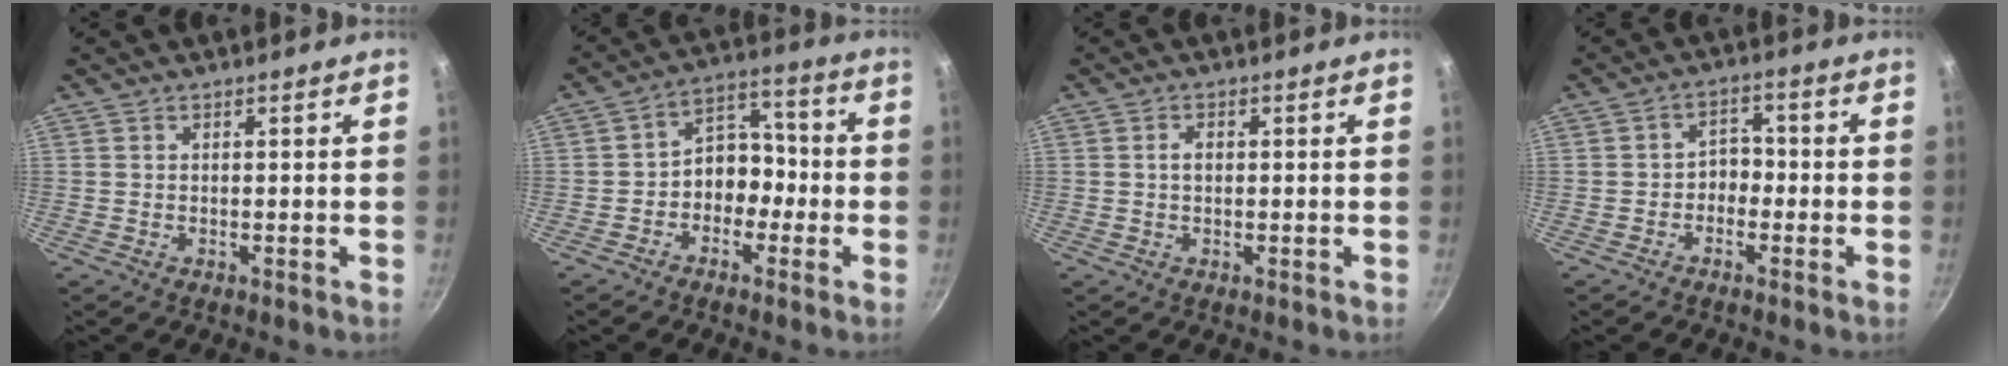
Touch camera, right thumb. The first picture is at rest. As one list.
[{"total": 8.0, "force": [-2.5, 6.2, 4.4], "torque": [-0.013, 0.048, -0.050]}, {"total": 1.6, "force": [0.1, 1.1, 1.2], "torque": [-0.019, 0.005, 0.002]}, {"total": 3.4, "force": [-1.4, 2.6, 1.7], "torque": [0.000, 0.024, -0.029]}]